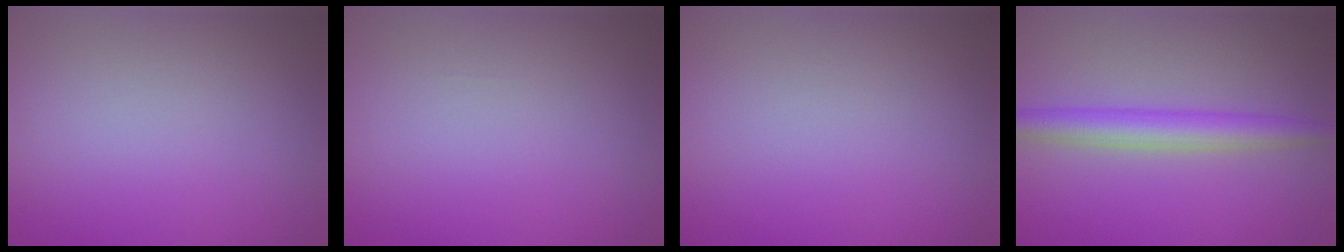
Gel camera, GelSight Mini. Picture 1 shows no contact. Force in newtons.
{"total": 0.0}
{"total": 0.0}
{"total": 3.9, "press": 3.9, "slide": 0.1}